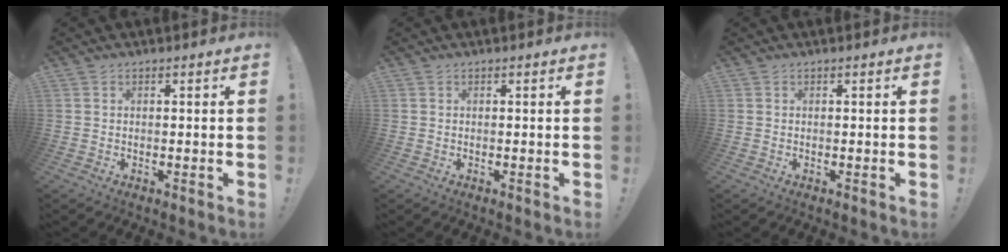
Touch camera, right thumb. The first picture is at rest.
{"total": 0.0}
{"total": 0.0}